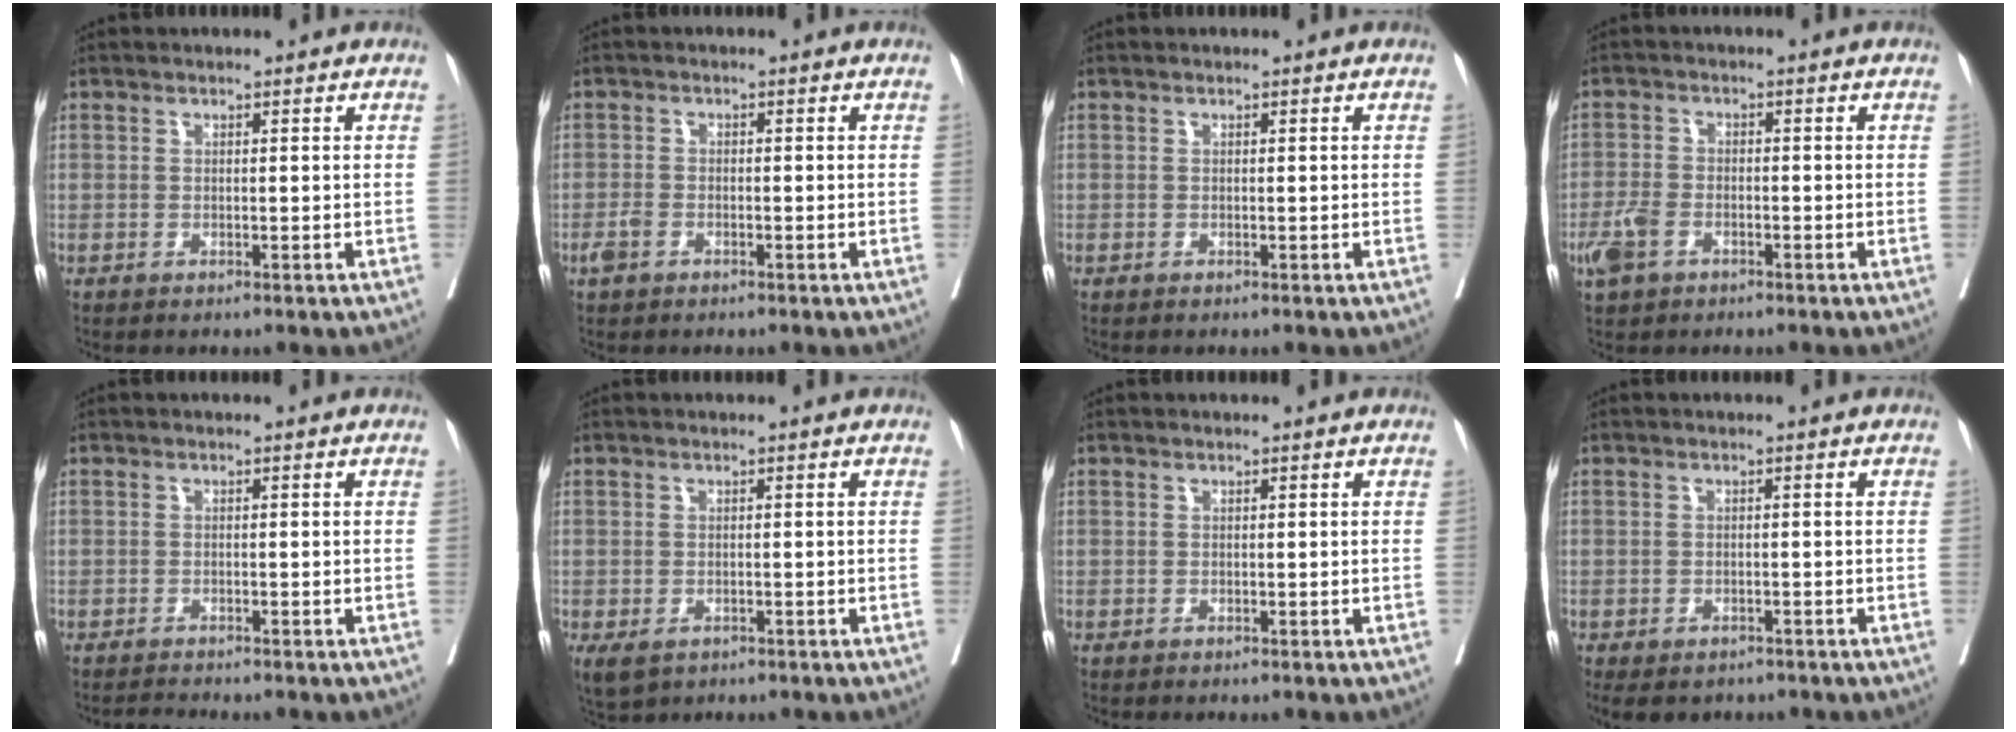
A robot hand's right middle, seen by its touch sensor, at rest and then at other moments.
{"total": 1.8, "force": [-1.0, 1.0, 1.1], "torque": [-0.028, 0.001, -0.019]}
{"total": 0.0}
{"total": 4.1, "force": [-2.2, 2.4, 2.6], "torque": [-0.062, -0.002, -0.041]}
{"total": 1.2, "force": [-1.2, -0.4, 0.0], "torque": [-0.004, -0.008, -0.019]}
{"total": 3.4, "force": [-1.8, 2.2, 1.9], "torque": [-0.036, -0.008, -0.020]}
{"total": 0.0}
{"total": 6.2, "force": [-4.6, 3.5, 2.3], "torque": [-0.038, 0.000, -0.060]}